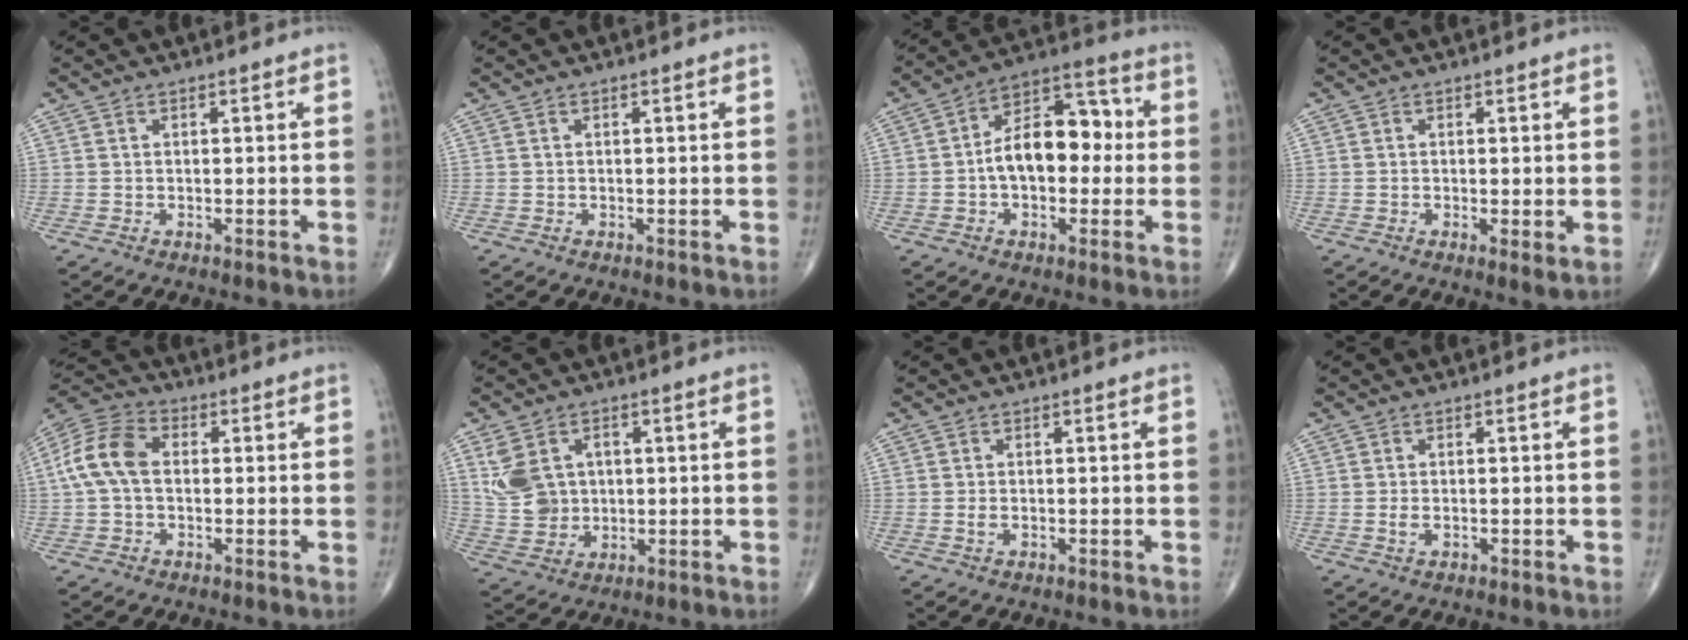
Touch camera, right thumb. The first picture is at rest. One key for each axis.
{"total": 0.0}
{"total": 13.7, "fx": -0.3, "fy": 8.5, "fz": 10.8, "tx": -0.144, "ty": 0.040, "tz": -0.015}
{"total": 1.9, "fx": -0.1, "fy": 0.5, "fz": 1.8, "tx": -0.037, "ty": -0.010, "tz": -0.006}
{"total": 10.5, "fx": 0.5, "fy": 7.1, "fz": 7.8, "tx": -0.163, "ty": 0.032, "tz": 0.000}
{"total": 8.7, "fx": 2.2, "fy": 6.9, "fz": 4.8, "tx": -0.077, "ty": -0.001, "tz": 0.056}
{"total": 1.1, "fx": -0.2, "fy": 0.6, "fz": 0.8, "tx": -0.020, "ty": 0.000, "tz": -0.004}
{"total": 1.4, "fx": -0.3, "fy": 0.8, "fz": 1.1, "tx": -0.026, "ty": 0.000, "tz": -0.005}